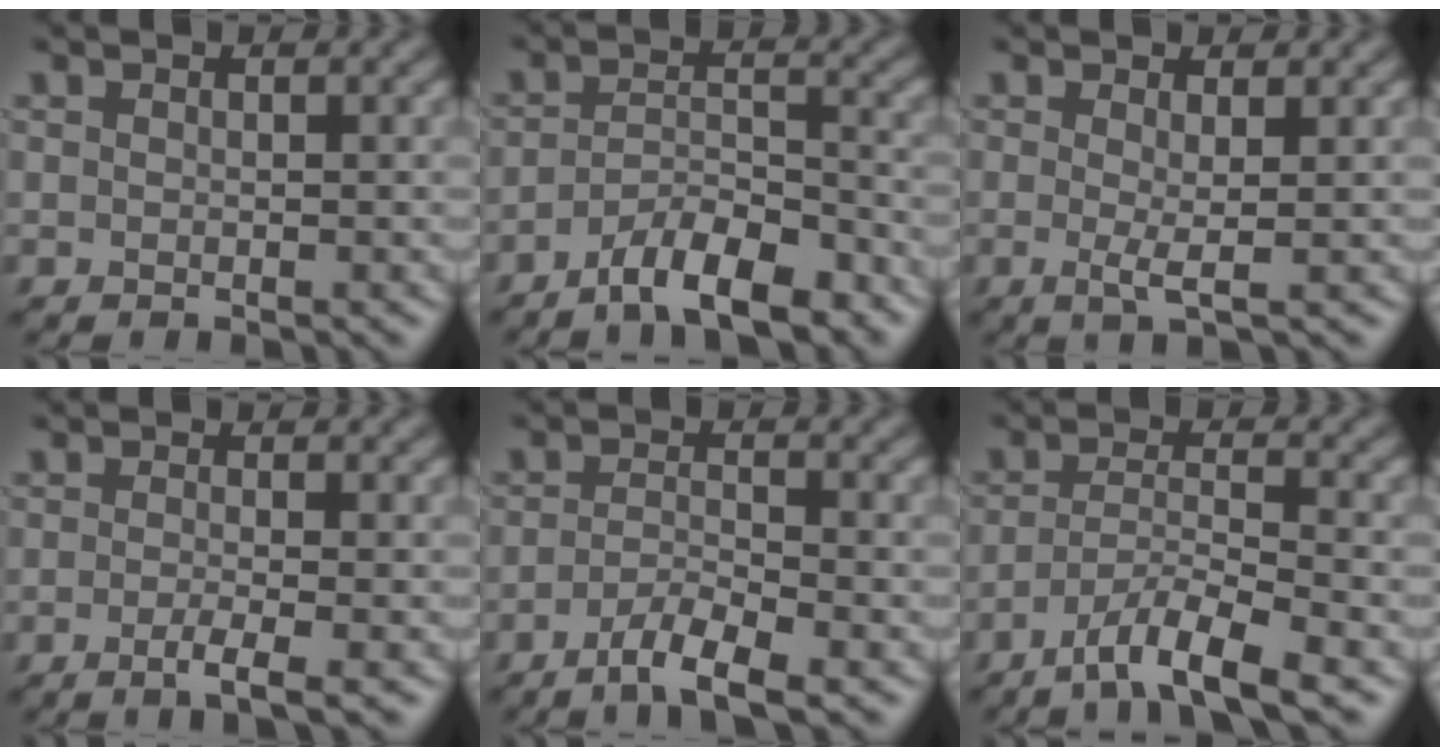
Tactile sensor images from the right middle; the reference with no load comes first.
{"total": 6.5, "force": [-4.8, 1.7, 4.0], "torque": [-0.064, 0.003, -0.080]}
{"total": 1.7, "force": [0.0, 0.2, 1.7], "torque": [-0.036, -0.007, -0.003]}
{"total": 2.5, "force": [-1.0, 0.6, 2.3], "torque": [-0.033, -0.004, -0.024]}
{"total": 3.7, "force": [-2.3, 0.7, 2.8], "torque": [-0.053, -0.002, -0.048]}
{"total": 5.9, "force": [-4.0, 1.0, 4.2], "torque": [-0.067, 0.001, -0.076]}